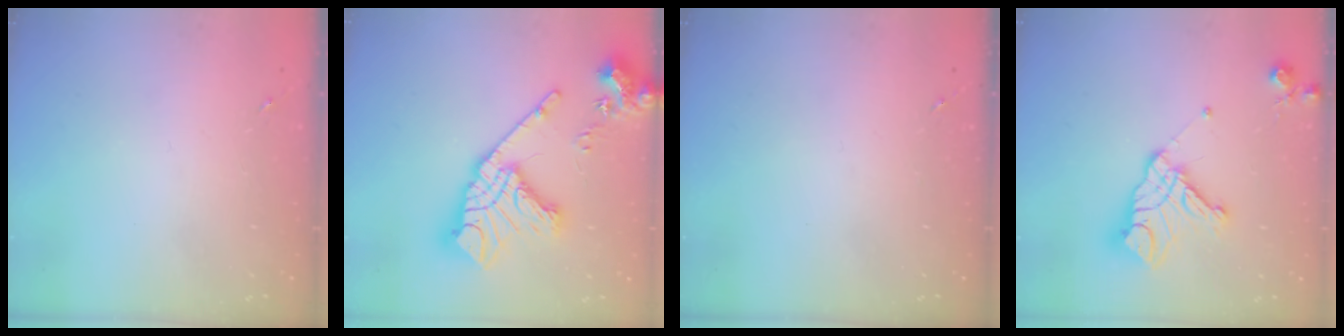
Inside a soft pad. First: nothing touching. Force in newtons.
{"total": 24.0, "press": 23.8, "slide": 3.0}
{"total": 0.0}
{"total": 14.0, "press": 13.9, "slide": 1.5}